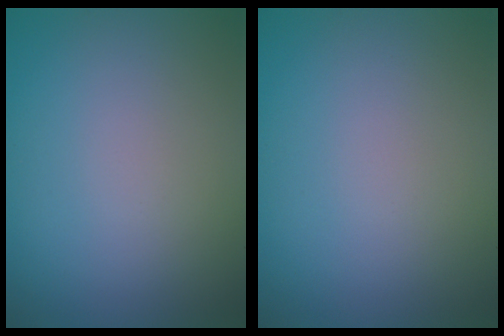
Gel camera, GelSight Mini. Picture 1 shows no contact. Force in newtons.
{"total": 0.0}